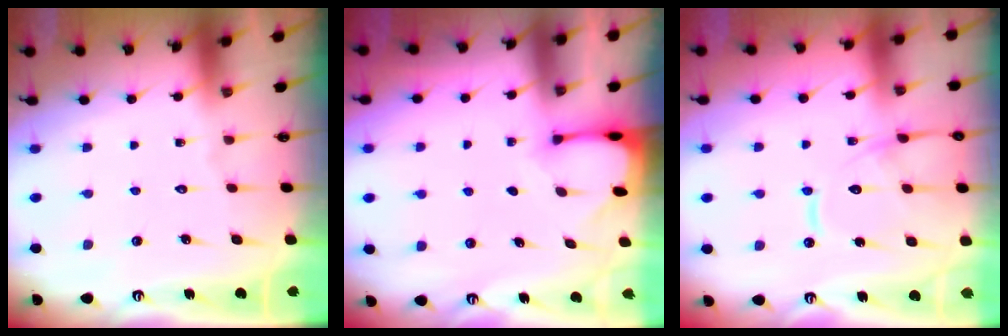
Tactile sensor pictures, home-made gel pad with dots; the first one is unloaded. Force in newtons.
{"total": 2.7, "press": 2.7, "slide": 0.3}
{"total": 14.1, "press": 14.0, "slide": 1.3}